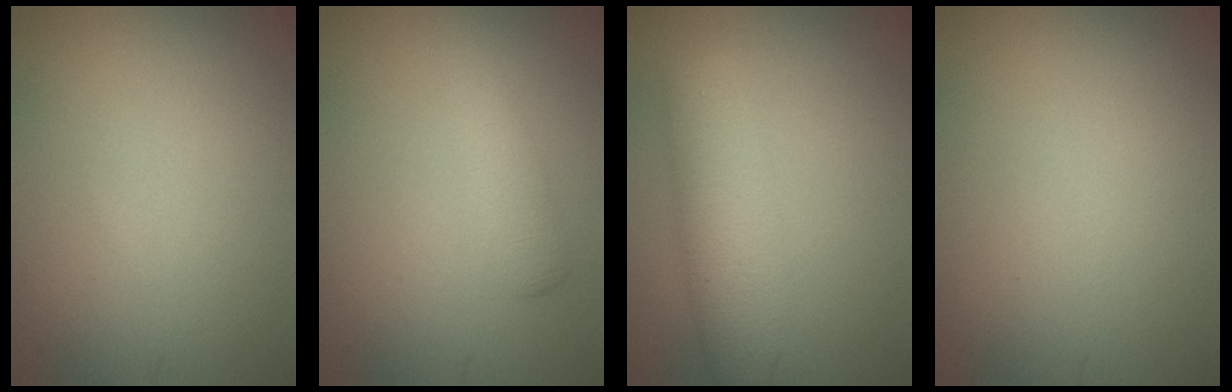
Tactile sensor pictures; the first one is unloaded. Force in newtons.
{"total": 2.5, "press": 2.5, "slide": 0.0}
{"total": 6.0, "press": 6.0, "slide": 0.1}
{"total": 0.0}